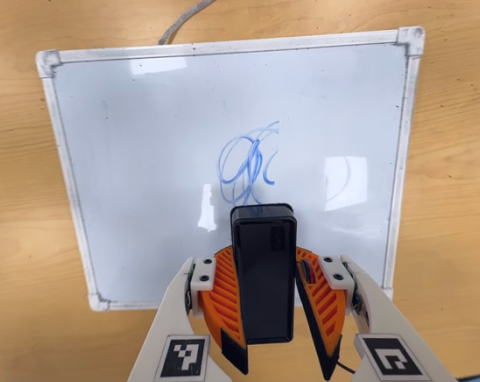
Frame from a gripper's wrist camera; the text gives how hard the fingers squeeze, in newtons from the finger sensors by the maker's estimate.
{"total": 8.0, "left": 8.7, "right": 7.3}